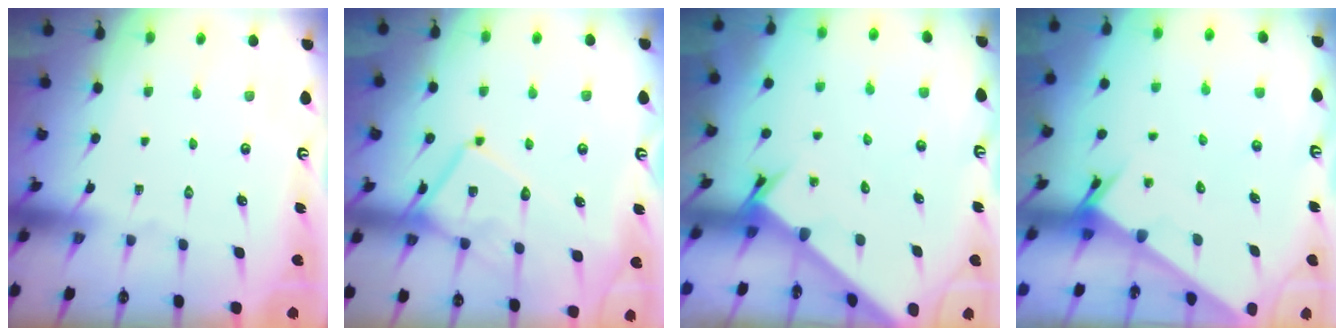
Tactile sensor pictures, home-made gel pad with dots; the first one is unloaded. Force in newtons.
{"total": 14.1, "press": 14.0, "slide": 1.3}
{"total": 2.2, "press": 2.2, "slide": 0.1}
{"total": 2.1, "press": 2.1, "slide": 0.2}